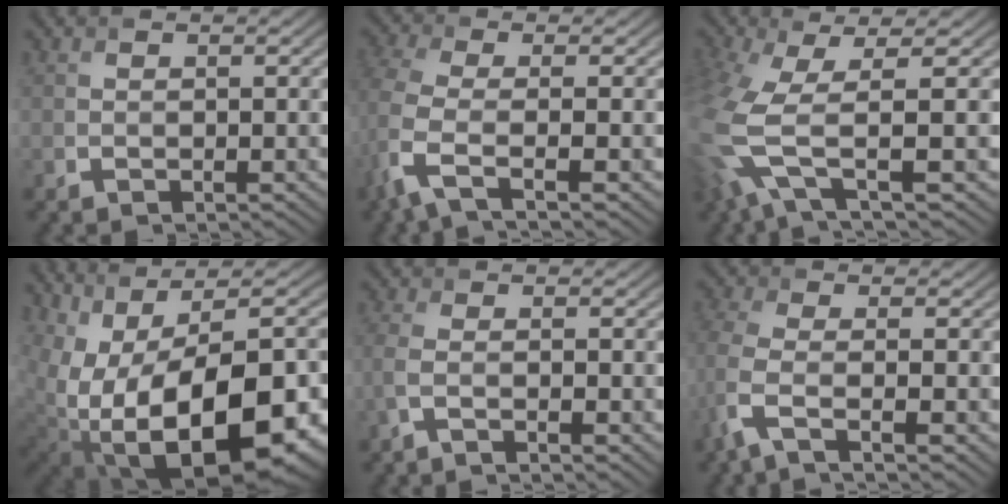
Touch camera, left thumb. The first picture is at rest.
{"total": 6.0, "force": [-2.3, 1.9, 5.2], "torque": [-0.131, -0.003, -0.063]}
{"total": 9.7, "force": [-1.4, 3.1, 9.0], "torque": [-0.202, -0.010, -0.037]}
{"total": 18.5, "force": [-2.9, 10.3, 15.0], "torque": [-0.213, -0.032, -0.011]}
{"total": 3.4, "force": [-1.6, 0.8, 2.9], "torque": [-0.058, -0.001, -0.048]}
{"total": 5.6, "force": [-2.6, 1.4, 4.7], "torque": [-0.113, -0.004, -0.070]}